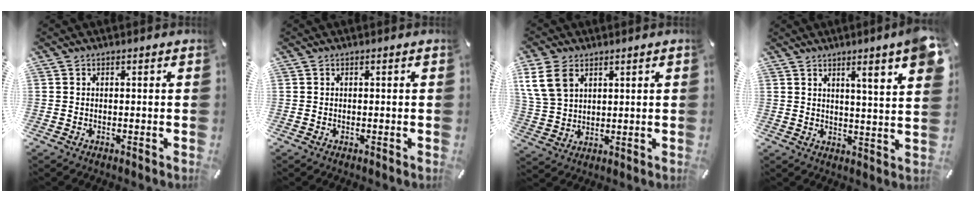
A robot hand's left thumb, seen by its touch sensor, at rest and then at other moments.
{"total": 0.0}
{"total": 8.4, "force": [4.0, 6.1, 4.1], "torque": [-0.114, 0.003, 0.078]}
{"total": 8.9, "force": [5.2, 0.3, 7.2], "torque": [-0.099, -0.036, 0.075]}